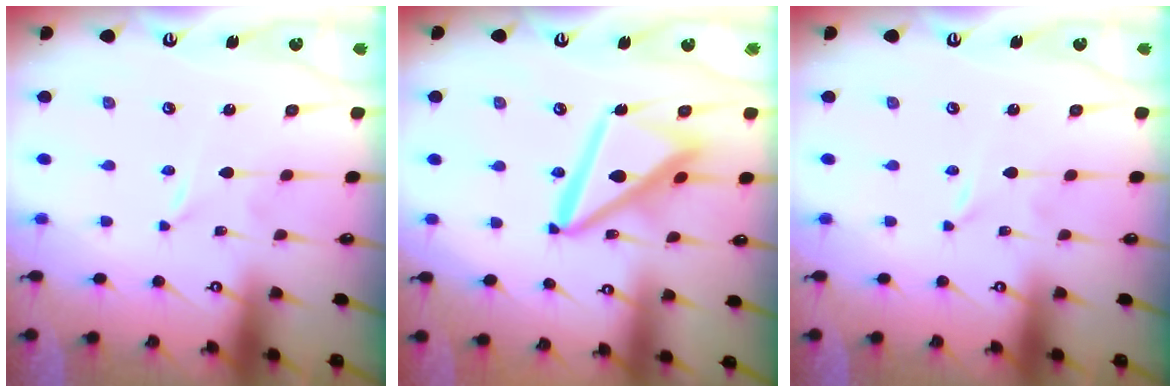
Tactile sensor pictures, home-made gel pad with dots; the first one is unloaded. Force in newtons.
{"total": 15.1, "press": 15.0, "slide": 1.7}
{"total": 0.0}